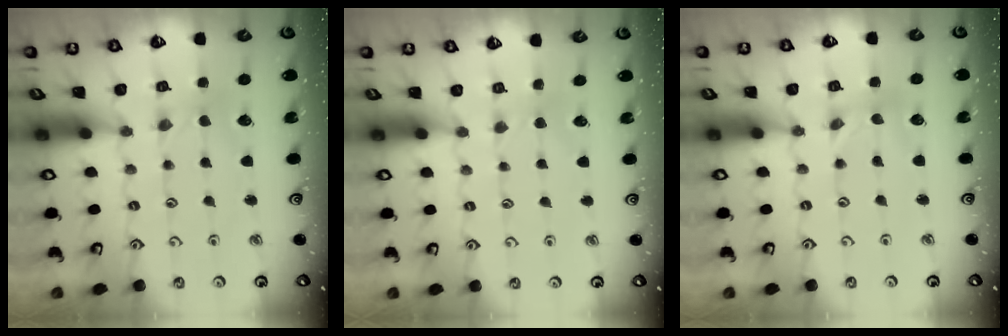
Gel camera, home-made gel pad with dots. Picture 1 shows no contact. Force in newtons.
{"total": 2.2, "press": 2.2, "slide": 0.3}
{"total": 0.0}